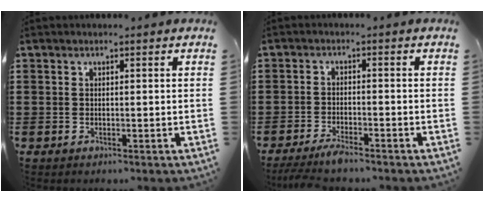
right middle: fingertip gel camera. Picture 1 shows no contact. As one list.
[{"total": 3.1, "force": [-2.7, 0.2, 1.6], "torque": [-0.042, -0.007, -0.057]}]